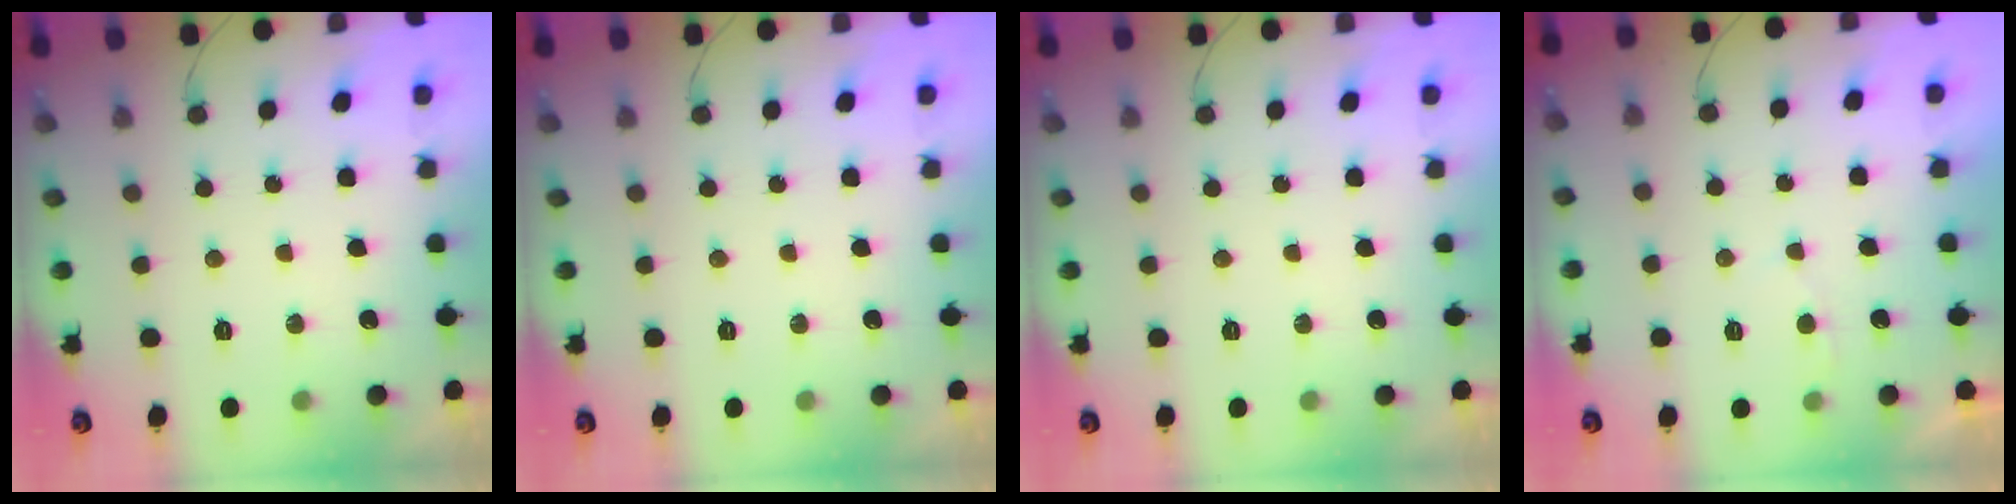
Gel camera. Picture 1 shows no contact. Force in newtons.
{"total": 0.0}
{"total": 0.0}
{"total": 2.5, "press": 2.5, "slide": 0.2}